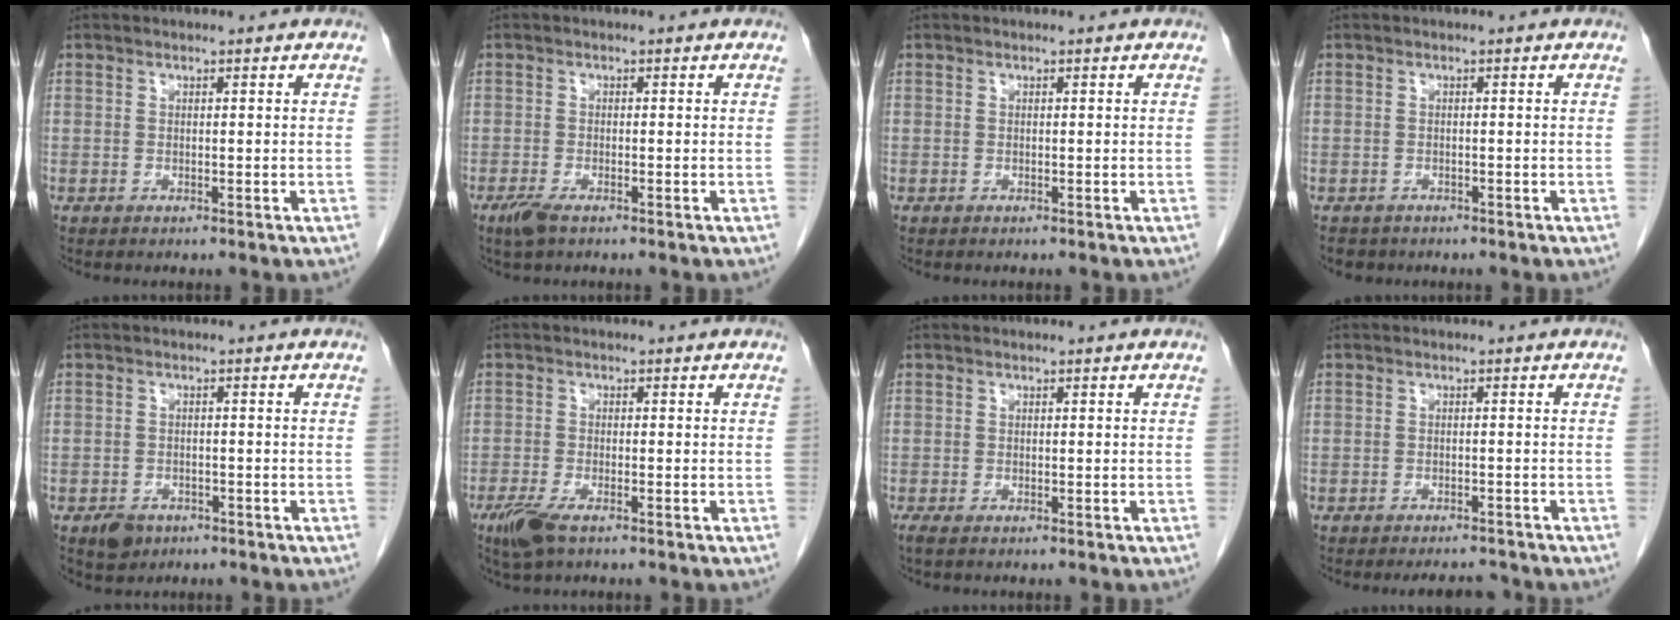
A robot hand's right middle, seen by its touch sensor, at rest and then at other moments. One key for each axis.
{"total": 2.4, "fx": -1.5, "fy": 0.7, "fz": 1.7, "tx": -0.040, "ty": -0.006, "tz": -0.029}
{"total": 0.0}
{"total": 2.5, "fx": -2.0, "fy": 1.5, "fz": 0.3, "tx": -0.010, "ty": 0.001, "tz": -0.027}
{"total": 3.0, "fx": -1.9, "fy": 2.2, "fz": 0.9, "tx": -0.014, "ty": 0.004, "tz": -0.022}
{"total": 4.2, "fx": -2.7, "fy": 1.2, "fz": 3.0, "tx": -0.067, "ty": -0.009, "tz": -0.049}
{"total": 0.6, "fx": -0.4, "fy": 0.0, "fz": 0.4, "tx": -0.009, "ty": -0.003, "tz": -0.008}
{"total": 3.4, "fx": -3.3, "fy": 0.5, "fz": 0.7, "tx": -0.009, "ty": -0.009, "tz": -0.047}